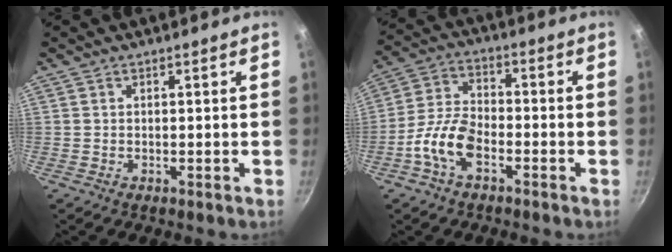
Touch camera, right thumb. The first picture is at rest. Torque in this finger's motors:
{"motor_torque": [2.37, 1.93, 1.31, -0.97, 0.22]}